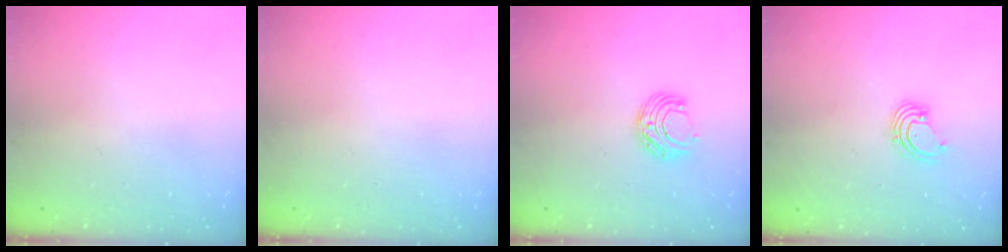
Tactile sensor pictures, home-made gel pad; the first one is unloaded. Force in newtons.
{"total": 0.0}
{"total": 6.4, "press": 6.3, "slide": 0.6}
{"total": 1.8, "press": 1.8, "slide": 0.2}